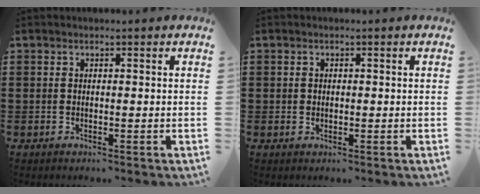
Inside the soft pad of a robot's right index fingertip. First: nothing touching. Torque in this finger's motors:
{"motor_torque": [0.08, 0.37, -0.08, -0.01]}